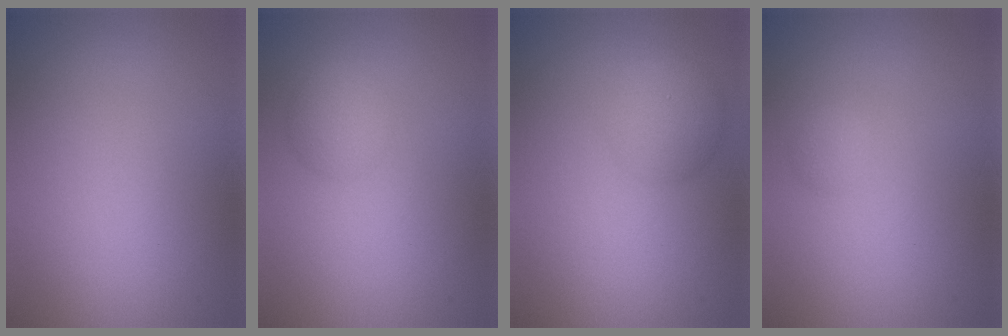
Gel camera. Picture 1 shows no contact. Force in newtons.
{"total": 2.1, "press": 2.1, "slide": 0.1}
{"total": 2.9, "press": 2.9, "slide": 0.1}
{"total": 0.8, "press": 0.8, "slide": 0.0}